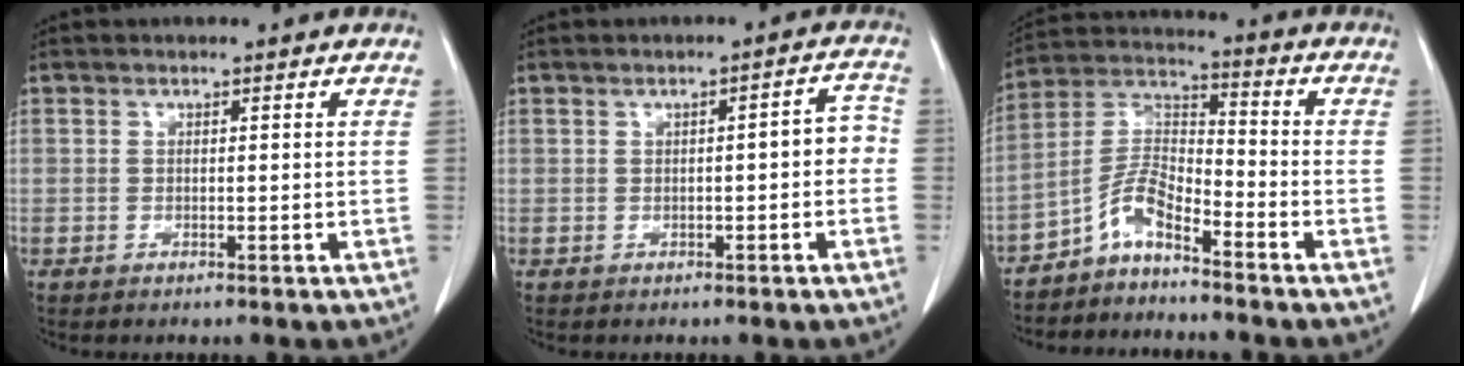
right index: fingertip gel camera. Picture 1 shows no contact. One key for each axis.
{"total": 3.5, "fx": -0.5, "fy": 1.1, "fz": 3.3, "tx": -0.037, "ty": 0.020, "tz": -0.008}
{"total": 6.7, "fx": -5.0, "fy": 1.6, "fz": 4.0, "tx": -0.087, "ty": 0.016, "tz": -0.104}